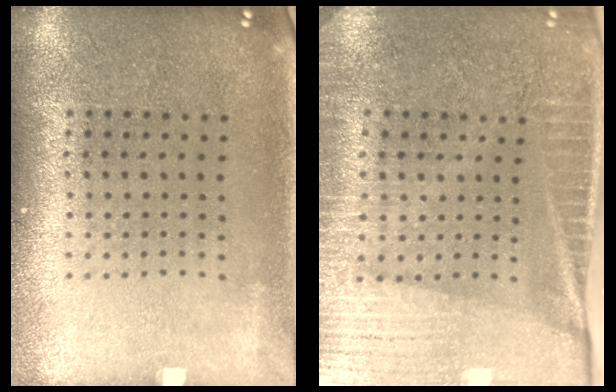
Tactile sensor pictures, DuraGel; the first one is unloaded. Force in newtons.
{"total": 4.2, "press": 3.6, "slide": 2.1}